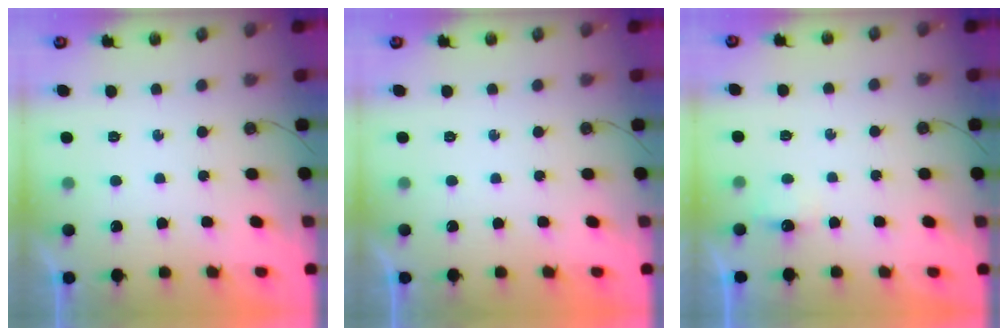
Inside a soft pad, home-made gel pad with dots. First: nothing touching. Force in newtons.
{"total": 0.0}
{"total": 2.8, "press": 2.7, "slide": 0.4}